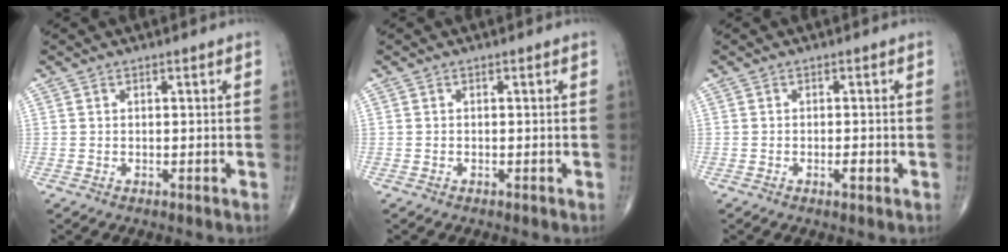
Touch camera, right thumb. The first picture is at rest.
{"total": 0.0}
{"total": 1.5, "force": [-0.6, 0.6, 1.3], "torque": [-0.020, 0.000, -0.010]}